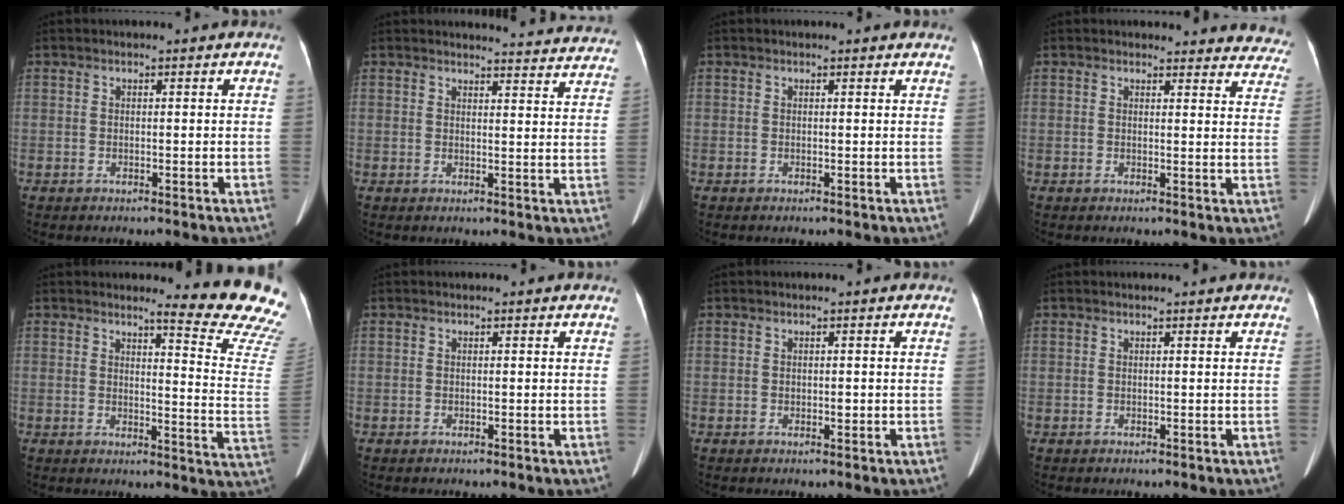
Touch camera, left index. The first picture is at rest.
{"total": 15.3, "force": [15.1, 1.7, 2.0], "torque": [0.006, -0.060, 0.141]}
{"total": 1.6, "force": [1.5, 0.4, 0.3], "torque": [-0.018, 0.006, 0.007]}
{"total": 13.3, "force": [12.7, 3.7, 0.9], "torque": [0.041, -0.051, 0.101]}
{"total": 13.7, "force": [13.1, -0.6, 4.0], "torque": [-0.034, -0.133, 0.123]}
{"total": 1.1, "force": [1.0, 0.3, 0.2], "torque": [-0.016, 0.006, 0.006]}
{"total": 0.8, "force": [0.0, 0.5, 0.6], "torque": [-0.009, 0.000, 0.000]}
{"total": 2.1, "force": [2.0, 0.2, 0.5], "torque": [-0.014, 0.009, 0.019]}